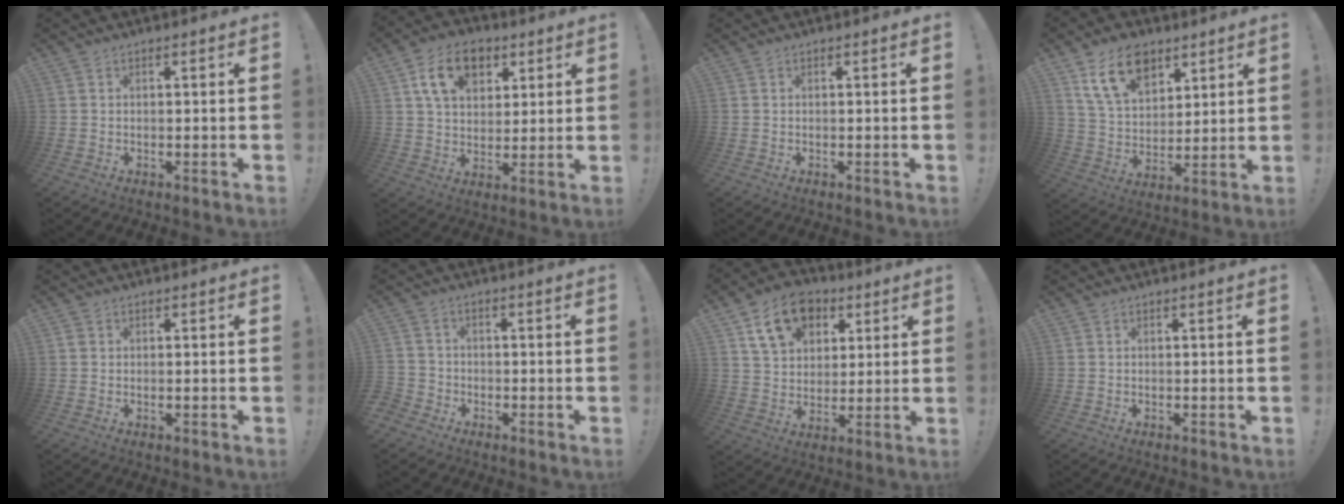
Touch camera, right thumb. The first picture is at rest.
{"total": 13.5, "force": [6.3, 9.3, 7.4], "torque": [-0.111, -0.011, 0.119]}
{"total": 0.0}
{"total": 14.9, "force": [8.4, 9.7, 7.6], "torque": [-0.123, -0.034, 0.159]}
{"total": 0.7, "force": [-0.1, 0.7, 0.3], "torque": [-0.004, 0.004, -0.001]}
{"total": 3.6, "force": [-2.2, 2.7, 0.8], "torque": [-0.026, 0.013, -0.040]}
{"total": 14.7, "force": [7.0, 10.7, 7.1], "torque": [-0.106, -0.021, 0.136]}
{"total": 0.0}